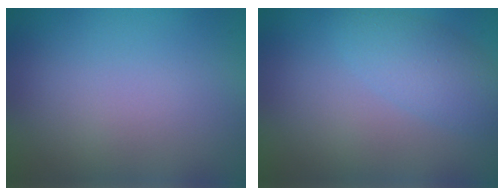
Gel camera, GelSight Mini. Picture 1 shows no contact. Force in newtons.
{"total": 3.1, "press": 3.1, "slide": 0.2}